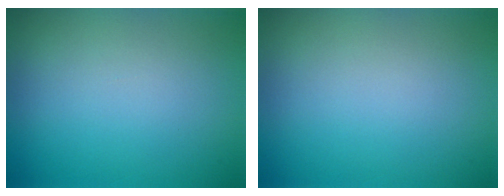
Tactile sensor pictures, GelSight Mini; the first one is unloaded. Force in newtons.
{"total": 0.0}